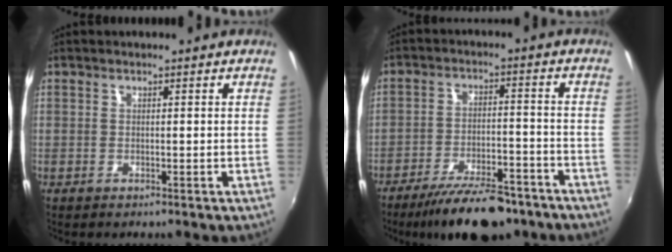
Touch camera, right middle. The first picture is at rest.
{"total": 14.5, "force": [-11.6, 4.4, 7.5], "torque": [-0.143, -0.011, -0.174]}